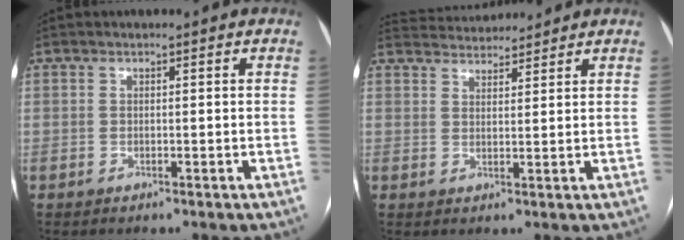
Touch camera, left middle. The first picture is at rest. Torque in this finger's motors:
{"motor_torque": [0.02, -0.24, -0.17, -0.04]}